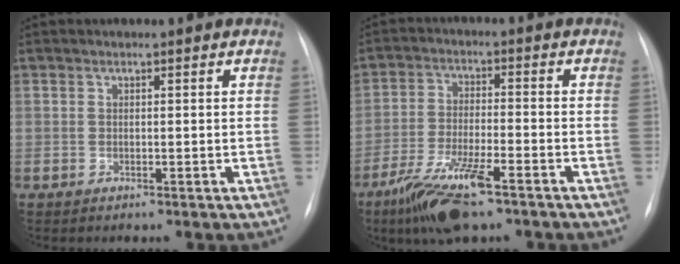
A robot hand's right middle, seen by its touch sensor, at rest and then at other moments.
{"total": 10.5, "force": [-6.8, 1.7, 7.9], "torque": [-0.161, -0.024, -0.121]}